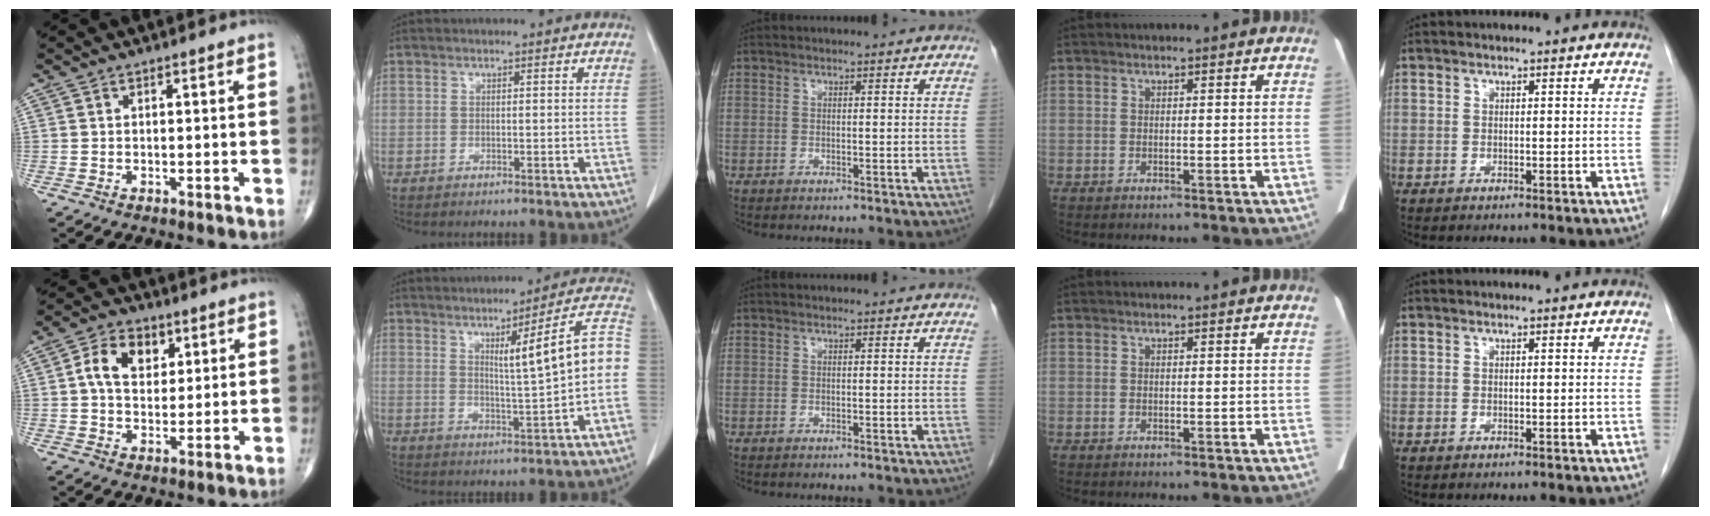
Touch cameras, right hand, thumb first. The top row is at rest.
{"thumb": {"total": 8.3, "force": [2.4, 5.7, 5.5], "torque": [-0.074, -0.003, 0.038]}, "index": {"total": 10.6, "force": [0.7, 0.0, 10.6], "torque": [-0.144, 0.018, 0.012]}}